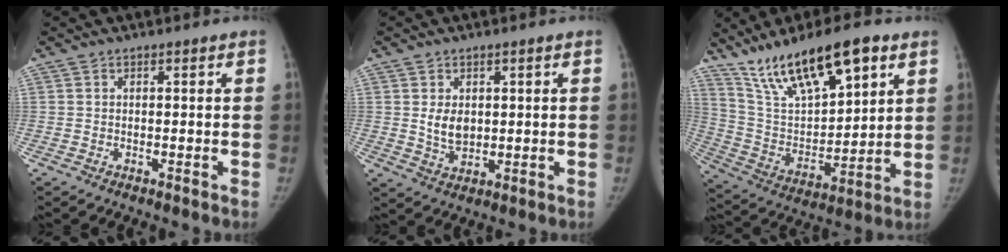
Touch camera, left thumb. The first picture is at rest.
{"total": 4.8, "force": [0.8, 3.4, 3.3], "torque": [-0.044, -0.013, 0.024]}
{"total": 19.5, "force": [12.3, 6.8, 13.5], "torque": [-0.205, -0.044, 0.232]}